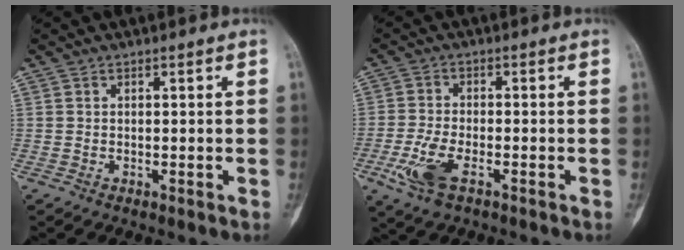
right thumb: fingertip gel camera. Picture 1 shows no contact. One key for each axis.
{"total": 7.2, "fx": -3.1, "fy": 3.1, "fz": 5.7, "tx": -0.133, "ty": 0.003, "tz": -0.059}